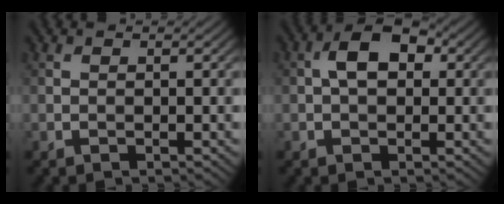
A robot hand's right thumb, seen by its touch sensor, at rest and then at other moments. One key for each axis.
{"total": 4.9, "fx": 0.8, "fy": 3.0, "fz": 3.8, "tx": -0.064, "ty": 0.008, "tz": 0.005}